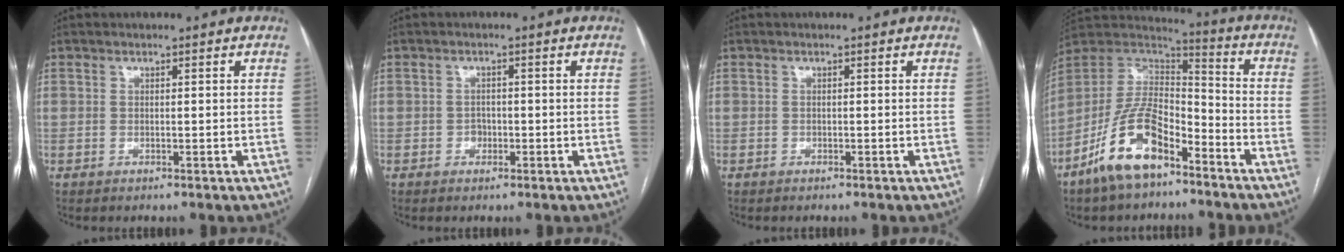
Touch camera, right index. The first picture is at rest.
{"total": 1.5, "force": [-0.6, 1.2, 0.6], "torque": [-0.005, 0.007, -0.009]}
{"total": 0.0}
{"total": 14.4, "force": [-8.8, 5.7, 9.9], "torque": [-0.200, 0.011, -0.164]}